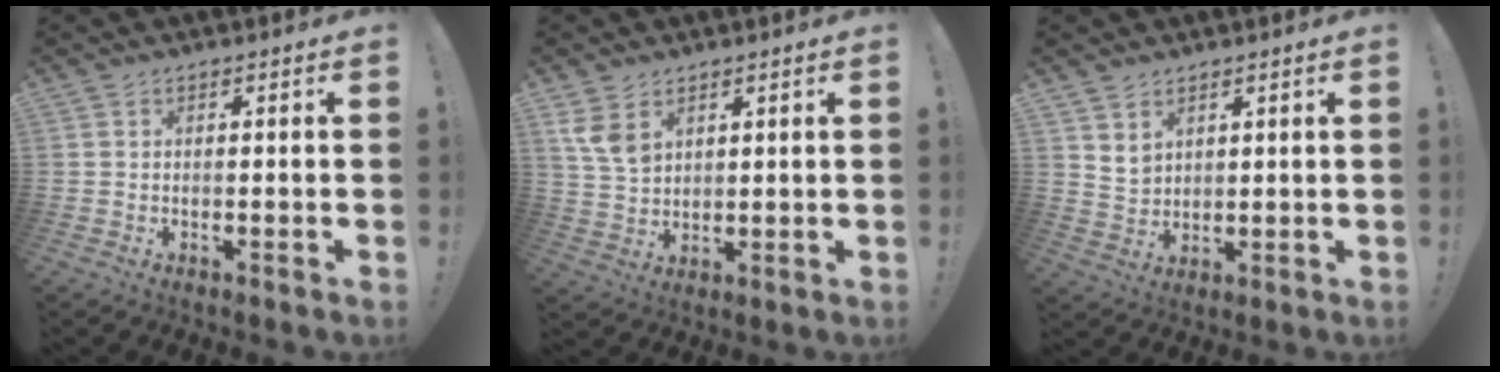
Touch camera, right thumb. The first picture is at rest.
{"total": 7.6, "force": [4.0, 4.8, 4.3], "torque": [-0.076, -0.016, 0.077]}
{"total": 4.5, "force": [3.1, 2.9, 1.4], "torque": [-0.024, -0.020, 0.059]}